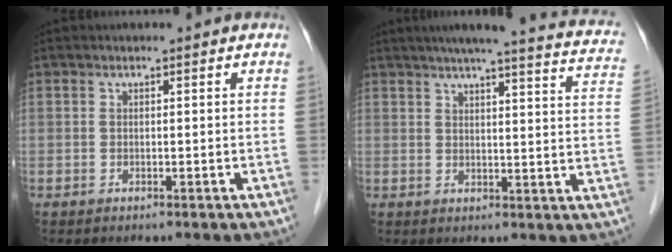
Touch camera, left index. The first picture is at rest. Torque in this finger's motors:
{"motor_torque": [-0.65, -0.91, 0.20, 0.04]}